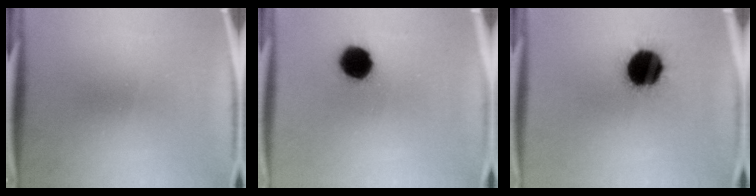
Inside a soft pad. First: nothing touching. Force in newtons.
{"total": 9.7}
{"total": 16.7}